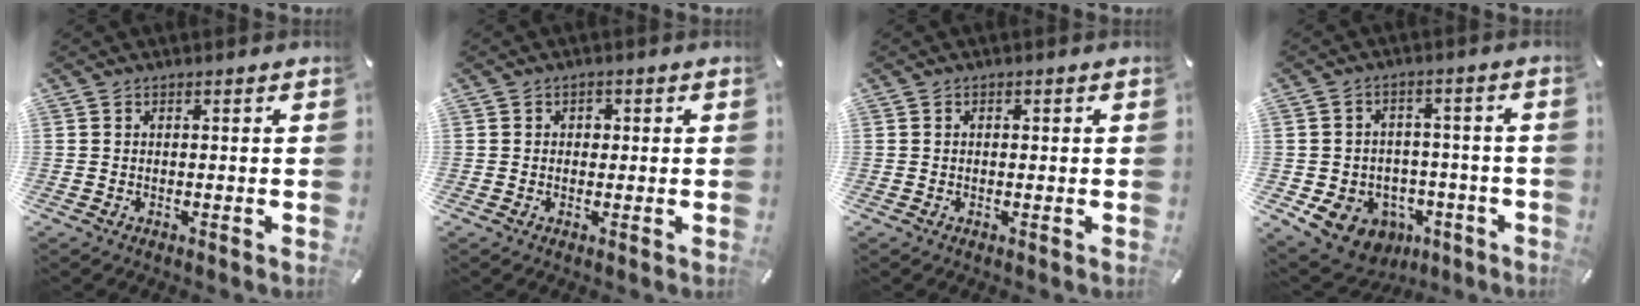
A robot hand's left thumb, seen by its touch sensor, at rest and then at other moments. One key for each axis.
{"total": 1.9, "fx": 0.0, "fy": 1.7, "fz": 0.8, "tx": -0.002, "ty": 0.001, "tz": -0.007}
{"total": 0.8, "fx": -0.1, "fy": 0.6, "fz": 0.5, "tx": -0.010, "ty": 0.003, "tz": -0.003}
{"total": 9.7, "fx": -4.4, "fy": 8.1, "fz": 2.9, "tx": -0.049, "ty": 0.030, "tz": -0.070}